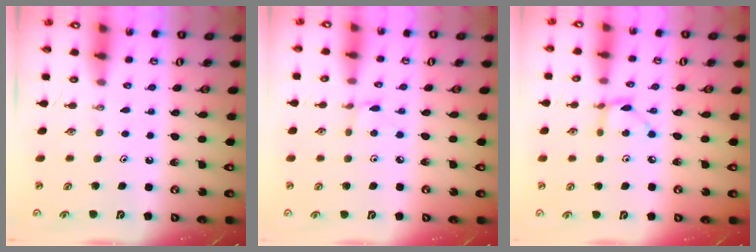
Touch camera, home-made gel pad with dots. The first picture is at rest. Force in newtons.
{"total": 1.2, "press": 1.2, "slide": 0.1}
{"total": 4.0, "press": 4.0, "slide": 0.2}